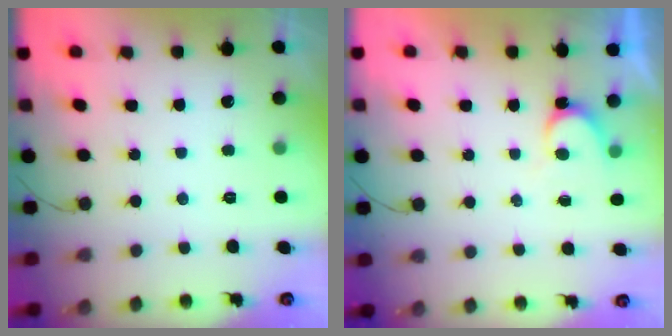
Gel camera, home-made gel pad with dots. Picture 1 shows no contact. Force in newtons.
{"total": 5.4, "press": 5.3, "slide": 0.4}